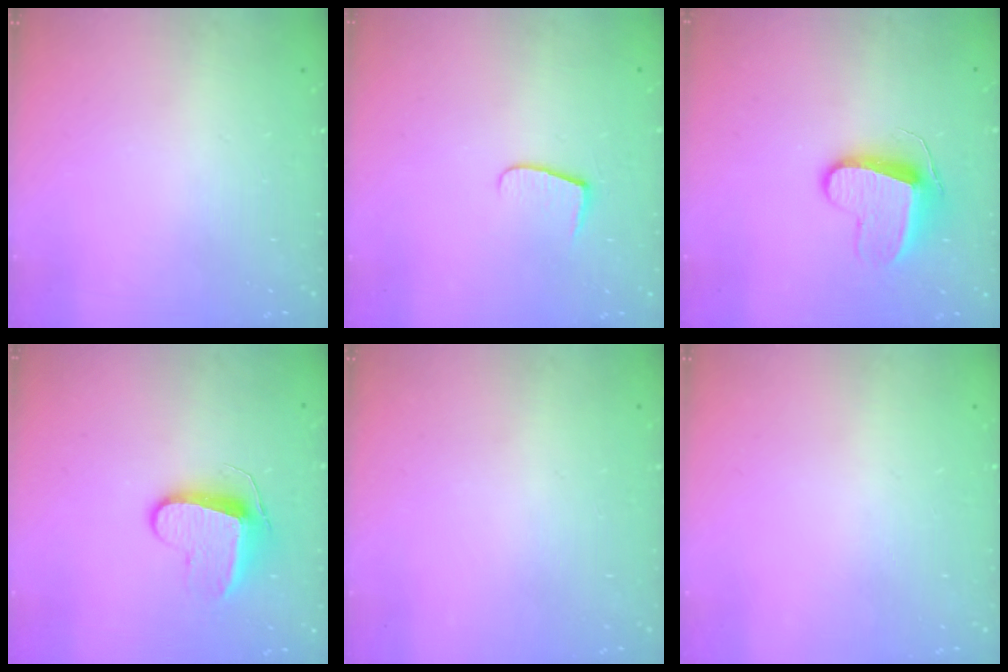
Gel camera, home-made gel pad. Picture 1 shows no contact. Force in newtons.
{"total": 4.8, "press": 4.8, "slide": 0.6}
{"total": 9.7, "press": 9.7, "slide": 0.3}
{"total": 9.5, "press": 9.5, "slide": 0.7}
{"total": 0.0}
{"total": 0.0}